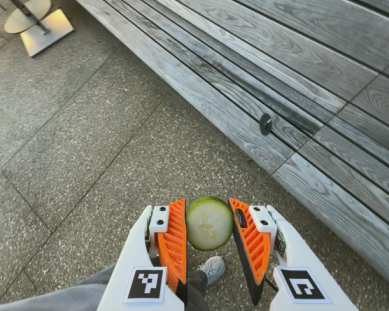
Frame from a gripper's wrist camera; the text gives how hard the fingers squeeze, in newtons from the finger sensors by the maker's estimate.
{"total": 11.1, "left": 11.5, "right": 10.7}